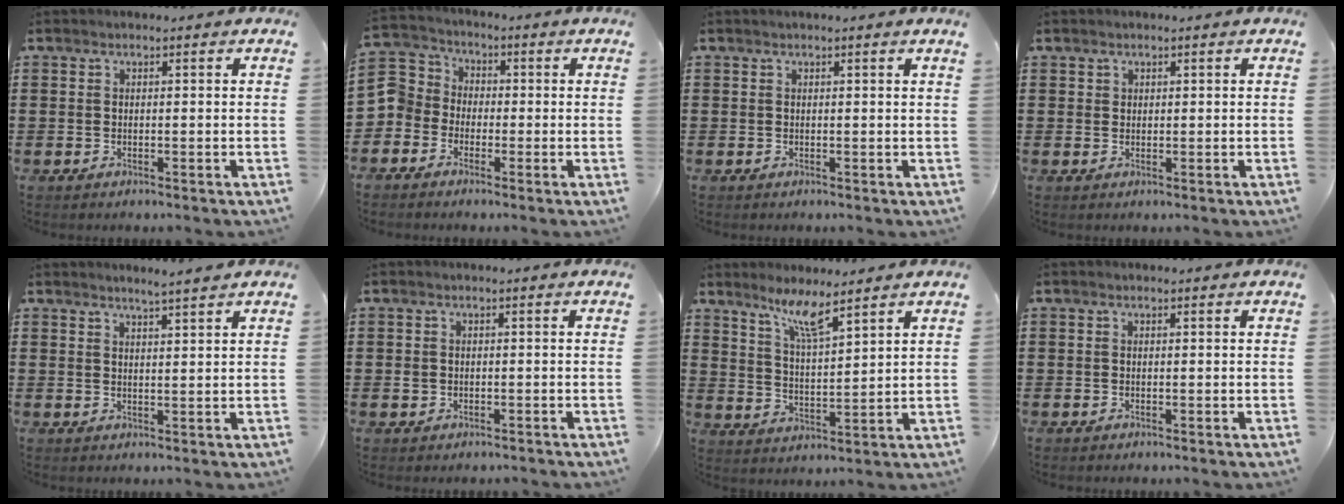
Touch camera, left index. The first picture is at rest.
{"total": 5.4, "force": [-2.2, 4.9, 0.7], "torque": [-0.059, 0.010, -0.055]}
{"total": 0.8, "force": [0.5, -0.3, 0.5], "torque": [-0.010, -0.004, 0.011]}
{"total": 1.1, "force": [0.9, 0.7, 0.1], "torque": [-0.004, 0.002, 0.017]}
{"total": 2.5, "force": [2.3, -0.5, 0.7], "torque": [-0.019, -0.005, 0.043]}
{"total": 1.2, "force": [-0.4, 1.0, 0.2], "torque": [-0.008, 0.003, -0.011]}
{"total": 6.5, "force": [4.9, 0.5, 4.2], "torque": [-0.098, -0.012, 0.085]}
{"total": 0.0}